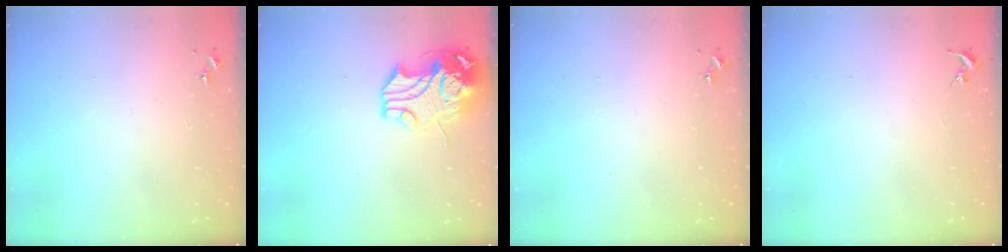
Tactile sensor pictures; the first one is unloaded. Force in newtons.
{"total": 13.9, "press": 13.7, "slide": 2.3}
{"total": 0.0}
{"total": 0.0}